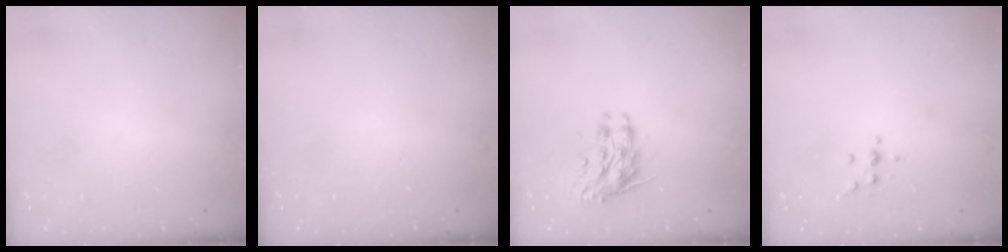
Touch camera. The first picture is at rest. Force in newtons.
{"total": 0.0}
{"total": 9.2, "press": 9.2, "slide": 0.2}
{"total": 3.8, "press": 3.6, "slide": 1.2}